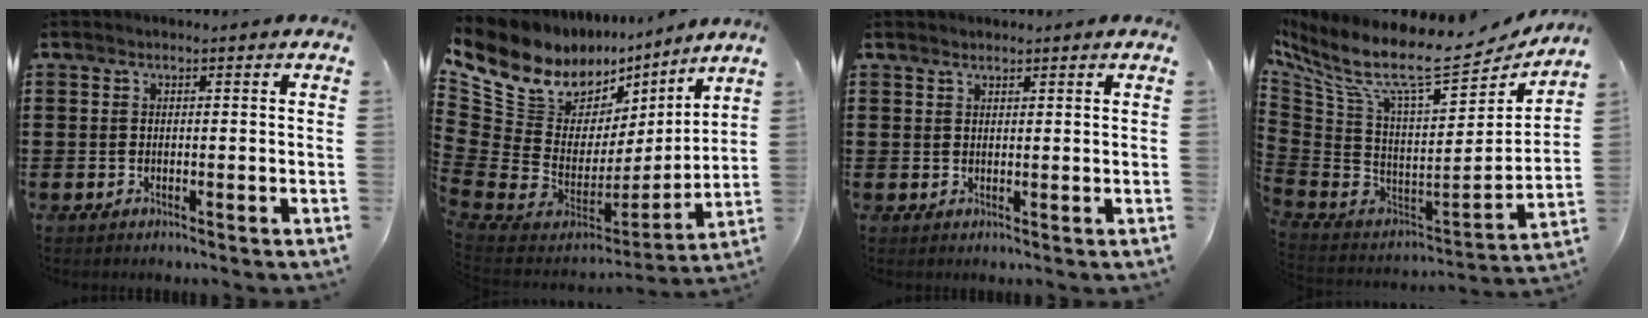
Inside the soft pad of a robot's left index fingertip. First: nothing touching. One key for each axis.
{"total": 11.2, "fx": 7.5, "fy": 7.3, "fz": 4.0, "tx": -0.121, "ty": -0.069, "tz": 0.134}
{"total": 1.1, "fx": 1.1, "fy": 0.3, "fz": 0.2, "tx": -0.005, "ty": 0.001, "tz": 0.021}
{"total": 12.6, "fx": 8.3, "fy": 3.3, "fz": 8.8, "tx": -0.197, "ty": -0.073, "tz": 0.132}